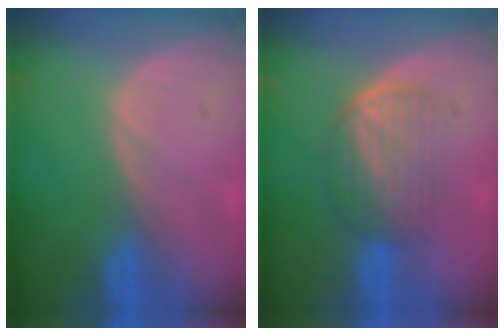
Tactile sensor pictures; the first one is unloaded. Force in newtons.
{"total": 5.8, "press": 5.5, "slide": 2.0}